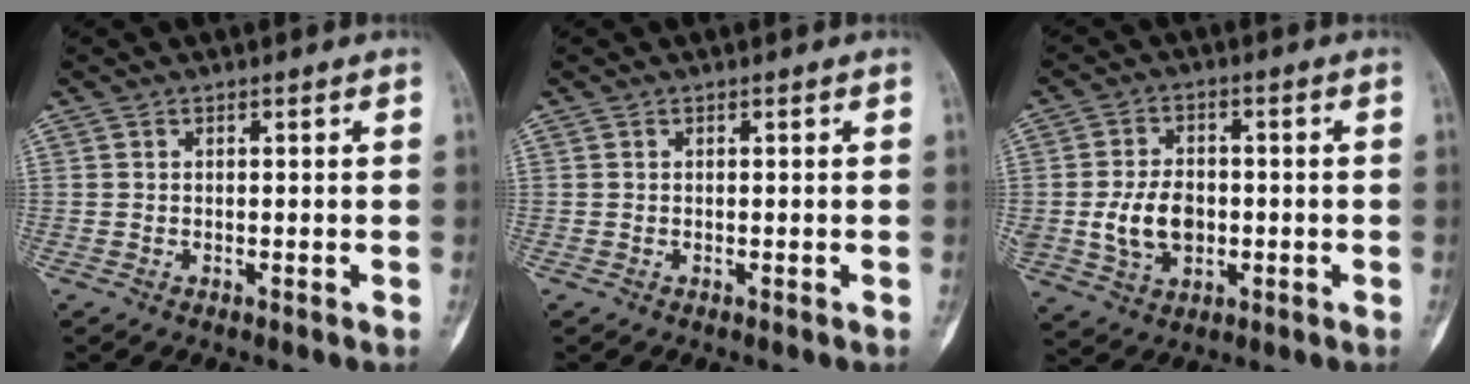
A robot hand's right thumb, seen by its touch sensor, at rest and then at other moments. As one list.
[{"total": 0.0}, {"total": 9.2, "force": [-0.9, 6.6, 6.3], "torque": [-0.098, 0.005, -0.010]}]